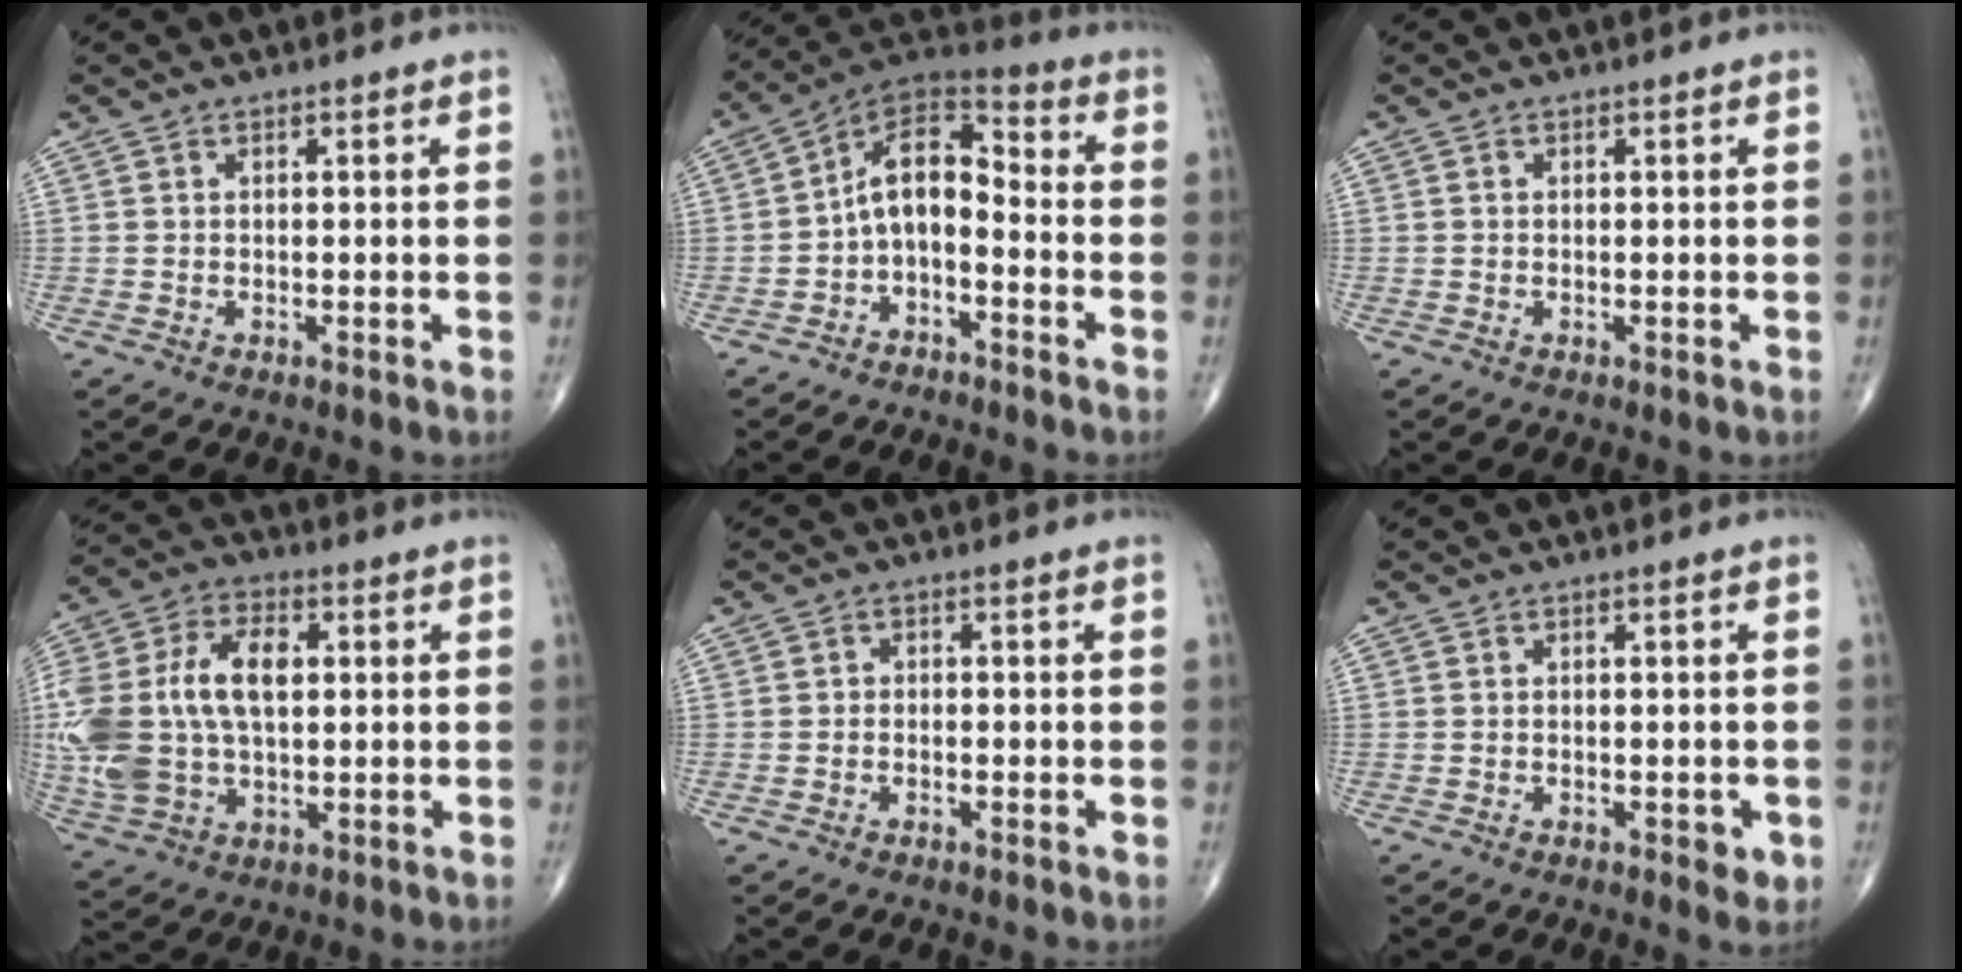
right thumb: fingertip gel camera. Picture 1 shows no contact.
{"total": 10.6, "force": [-2.8, 6.1, 8.1], "torque": [-0.119, 0.070, -0.062]}
{"total": 0.0}
{"total": 21.6, "force": [1.5, 13.3, 16.9], "torque": [-0.380, 0.010, 0.032]}
{"total": 1.2, "force": [-0.6, 1.0, 0.4], "torque": [-0.001, 0.005, -0.015]}
{"total": 2.7, "force": [-0.9, 1.3, 2.1], "torque": [-0.020, -0.001, -0.010]}